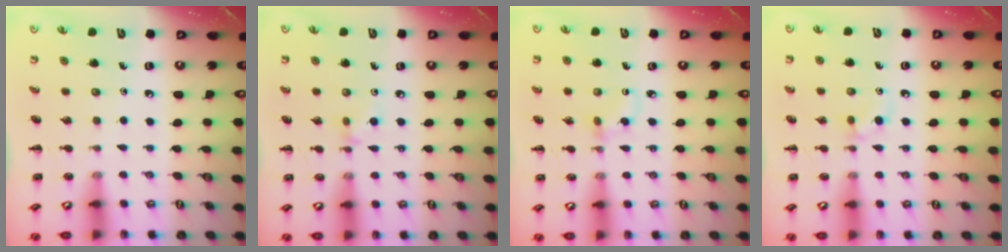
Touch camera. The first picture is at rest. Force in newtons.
{"total": 3.0, "press": 2.7, "slide": 1.2}
{"total": 2.8, "press": 2.5, "slide": 1.2}
{"total": 4.3, "press": 4.0, "slide": 1.5}